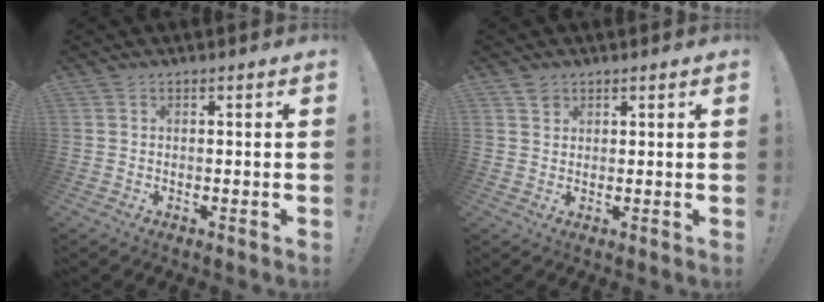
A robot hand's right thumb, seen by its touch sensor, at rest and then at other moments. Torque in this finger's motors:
{"motor_torque": [-0.16, 0.19, -0.03, 0.00, 0.00]}